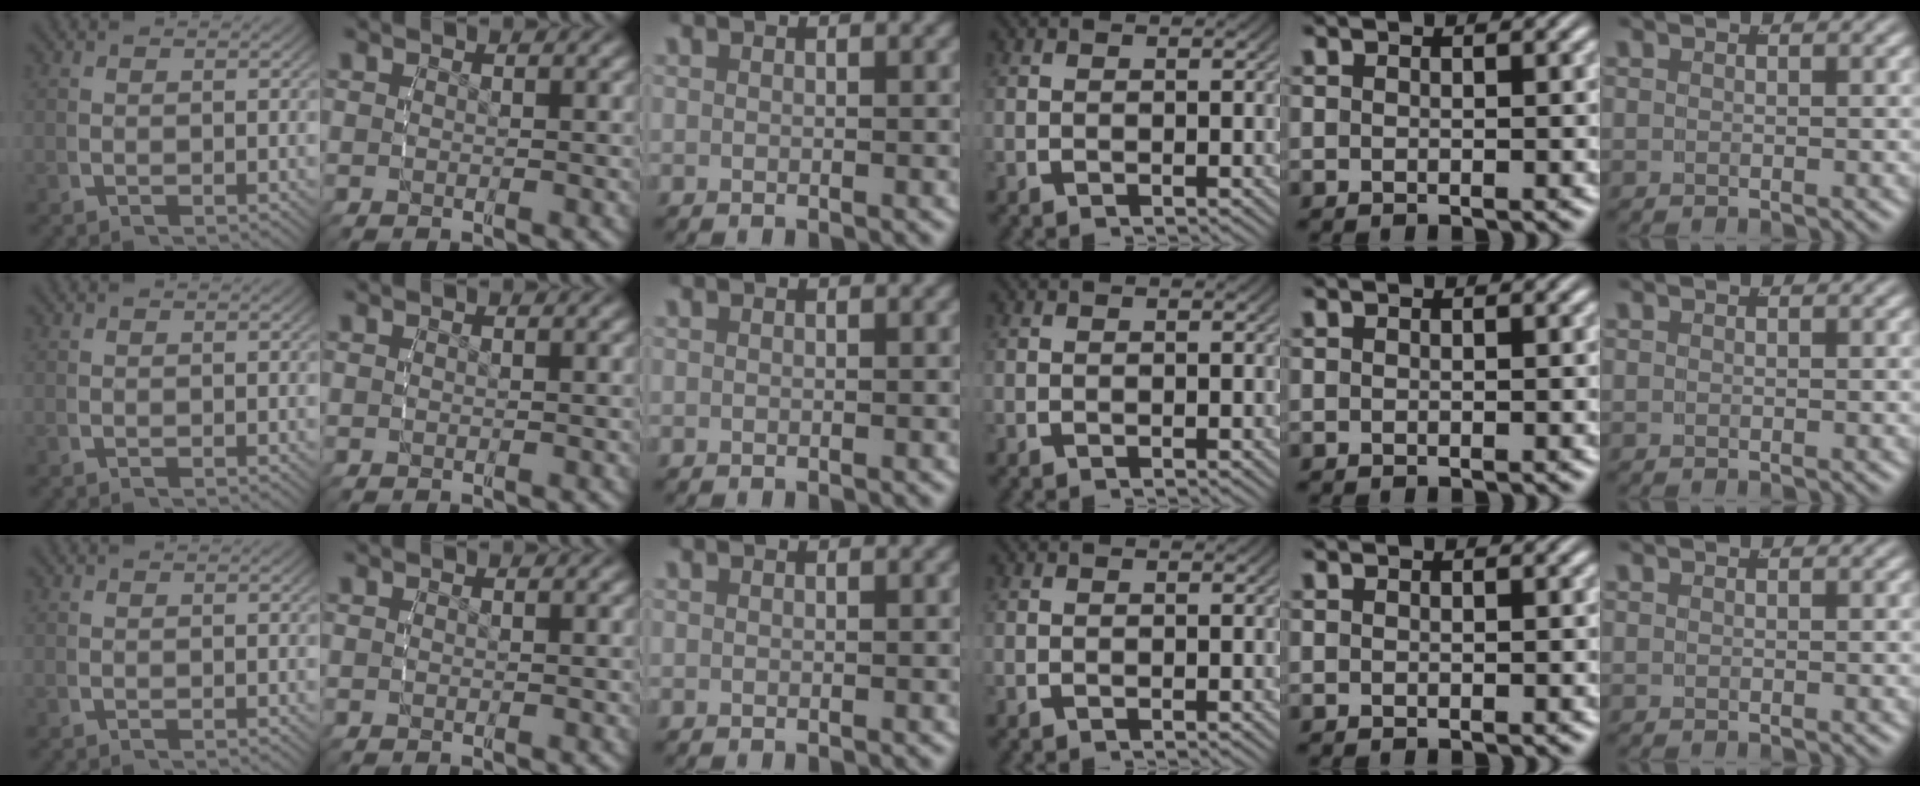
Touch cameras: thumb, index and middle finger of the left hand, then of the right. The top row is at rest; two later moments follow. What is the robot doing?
{"motion": "reach", "object": "paper towel"}